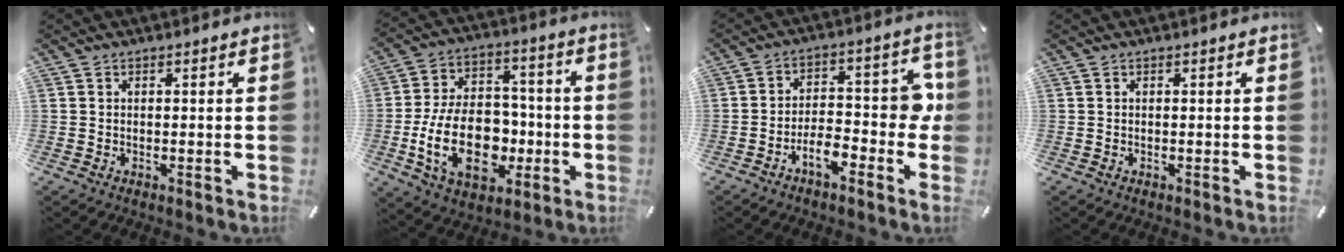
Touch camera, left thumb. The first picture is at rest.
{"total": 20.7, "force": [-4.9, 13.8, 14.6], "torque": [-0.290, 0.012, -0.079]}
{"total": 9.0, "force": [-3.5, 4.6, 6.9], "torque": [-0.112, 0.021, -0.062]}
{"total": 0.0}